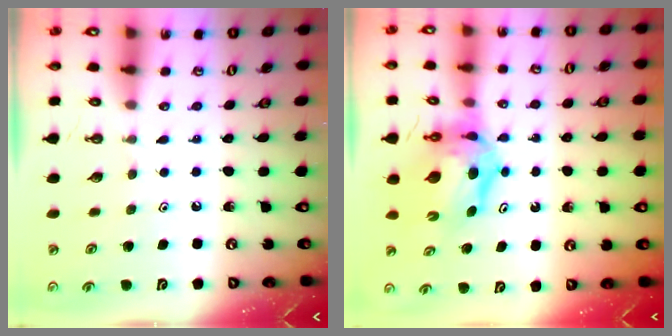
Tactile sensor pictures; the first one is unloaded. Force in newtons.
{"total": 9.8, "press": 9.7, "slide": 1.0}